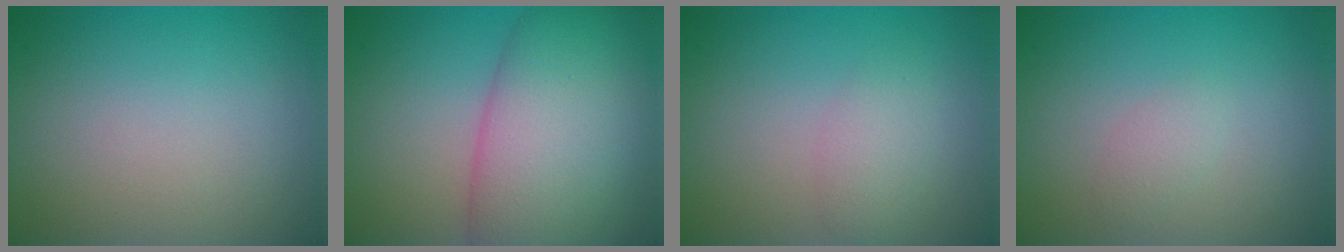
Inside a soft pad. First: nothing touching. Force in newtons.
{"total": 12.3, "press": 12.3, "slide": 0.5}
{"total": 2.1, "press": 2.1, "slide": 0.0}
{"total": 1.2, "press": 1.2, "slide": 0.1}